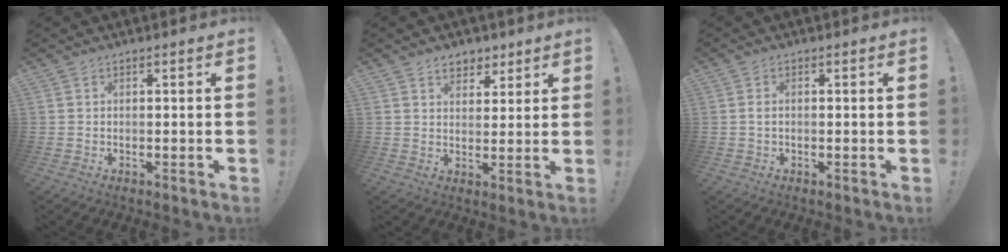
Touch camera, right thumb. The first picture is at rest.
{"total": 6.0, "force": [4.0, 4.1, 1.4], "torque": [-0.006, -0.024, 0.074]}
{"total": 1.1, "force": [0.0, 0.5, 1.0], "torque": [-0.026, 0.006, 0.001]}